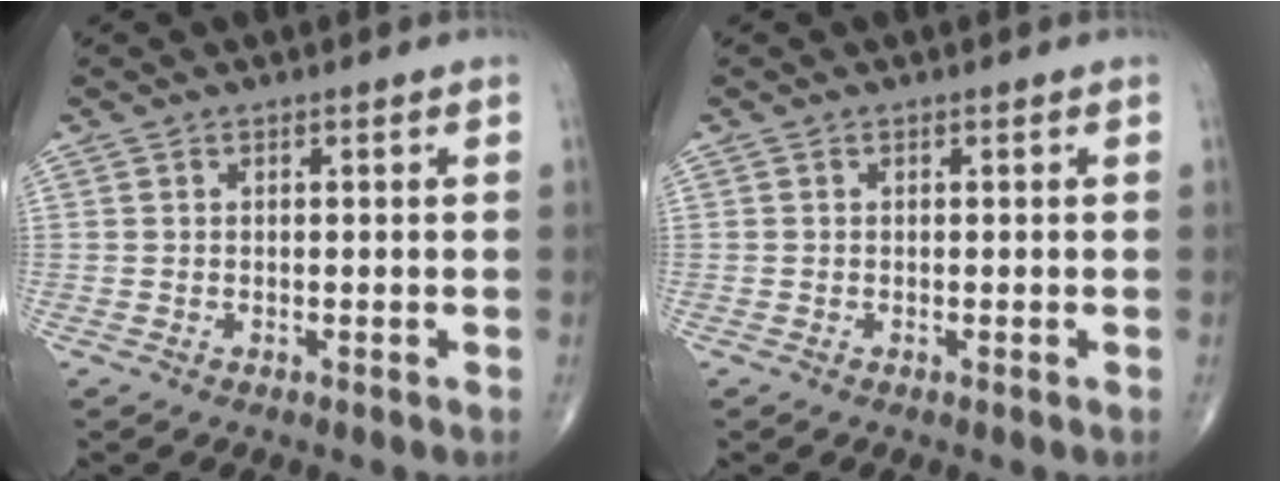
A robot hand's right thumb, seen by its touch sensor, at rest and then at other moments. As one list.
[{"total": 0.0}]